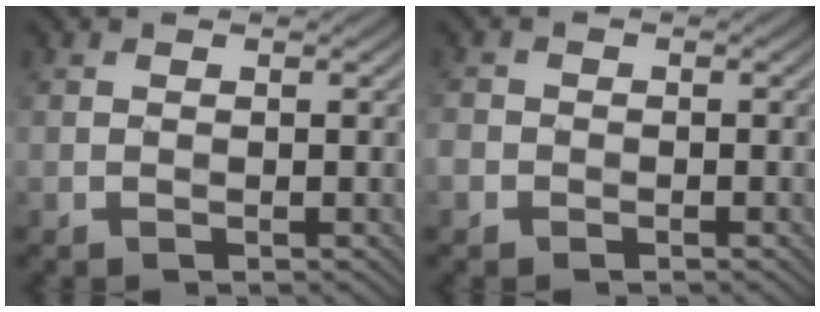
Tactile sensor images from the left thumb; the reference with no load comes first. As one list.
[{"total": 1.5, "force": [-0.9, 1.2, 0.2], "torque": [-0.004, -0.004, -0.023]}]